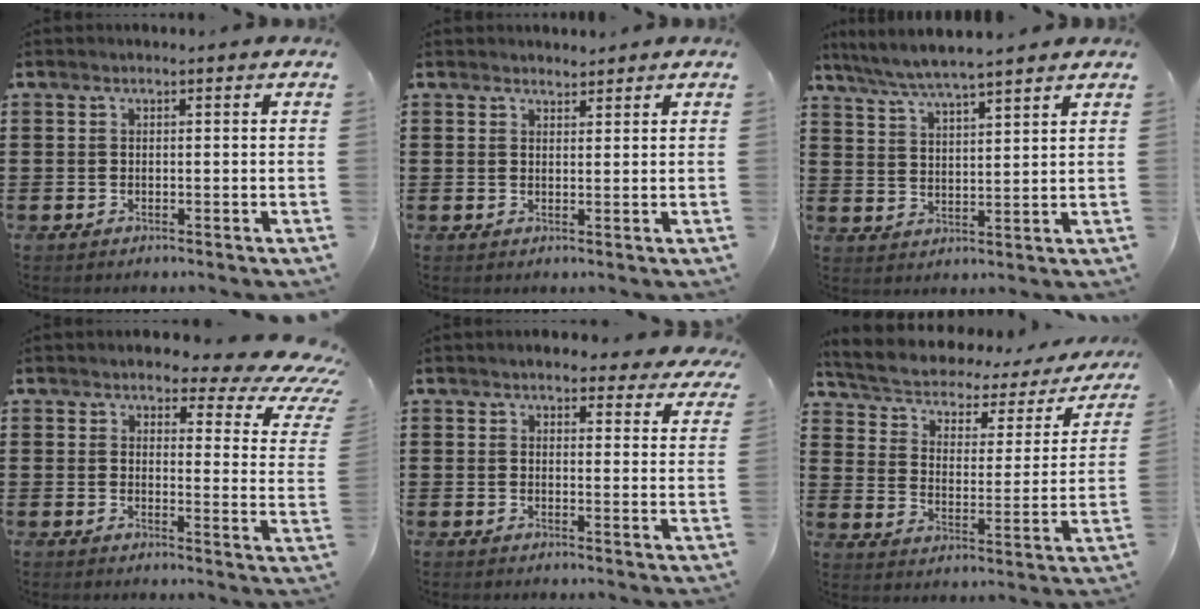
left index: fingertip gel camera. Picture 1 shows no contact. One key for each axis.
{"total": 1.4, "fx": 1.3, "fy": 0.3, "fz": 0.0, "tx": -0.003, "ty": 0.001, "tz": 0.027}
{"total": 5.2, "fx": 4.7, "fy": -0.2, "fz": 2.1, "tx": -0.058, "ty": -0.022, "tz": 0.082}
{"total": 4.9, "fx": 3.4, "fy": 1.5, "fz": 3.1, "tx": -0.063, "ty": -0.024, "tz": 0.051}
{"total": 3.7, "fx": 3.5, "fy": 0.7, "fz": 1.1, "tx": -0.024, "ty": -0.013, "tz": 0.062}
{"total": 3.4, "fx": 2.2, "fy": 1.8, "fz": 1.9, "tx": -0.053, "ty": -0.024, "tz": 0.028}